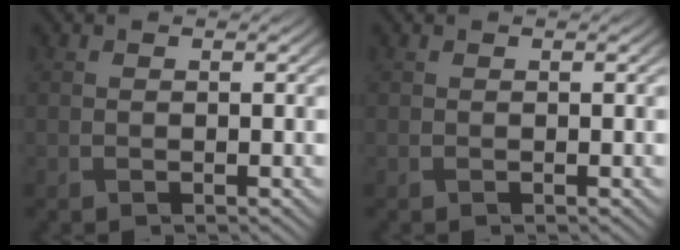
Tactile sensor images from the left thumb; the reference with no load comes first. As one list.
[{"total": 0.0}]